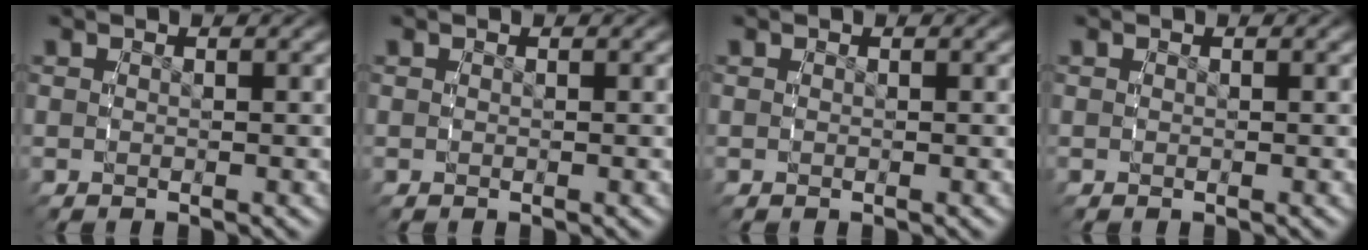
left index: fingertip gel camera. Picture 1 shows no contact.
{"total": 0.0}
{"total": 0.0}
{"total": 0.0}